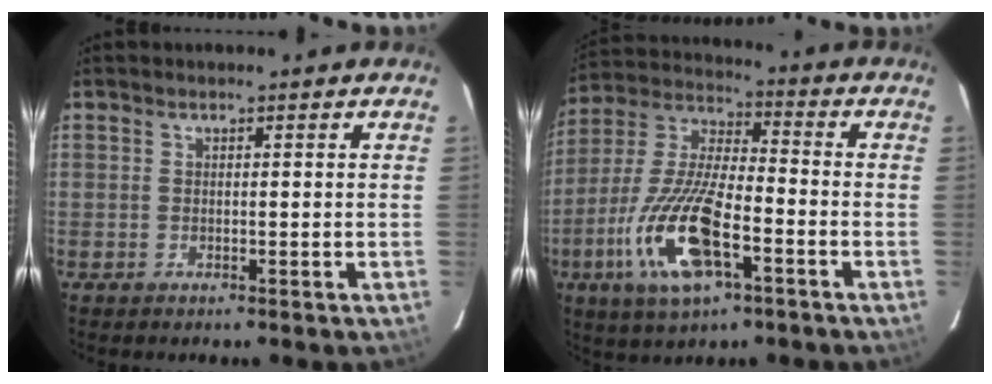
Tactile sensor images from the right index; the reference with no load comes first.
{"total": 18.0, "force": [-7.3, 6.2, 15.2], "torque": [-0.328, -0.018, -0.143]}